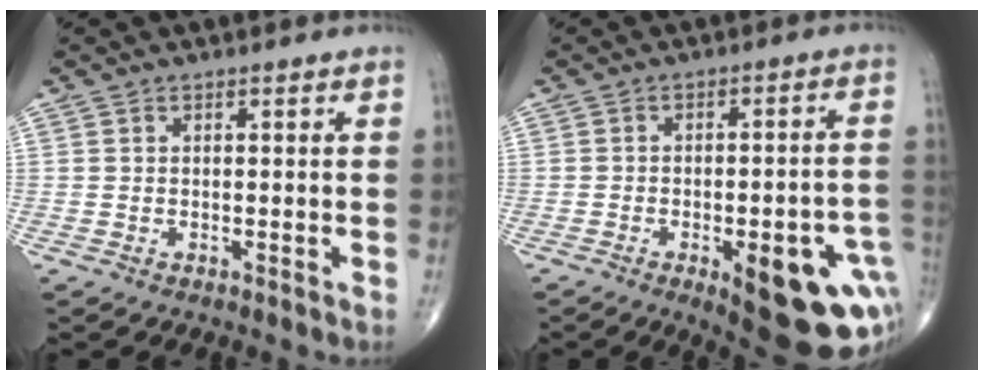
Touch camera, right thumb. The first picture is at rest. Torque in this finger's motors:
{"motor_torque": [1.80, 1.57, 0.93, -1.01, 0.29]}